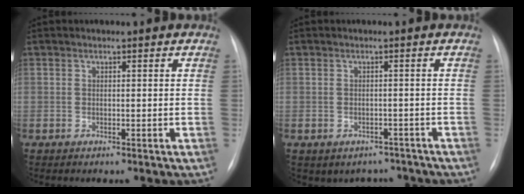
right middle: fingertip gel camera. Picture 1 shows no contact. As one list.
[{"total": 5.5, "force": [-4.4, 3.3, 0.2], "torque": [0.012, 0.019, -0.049]}]